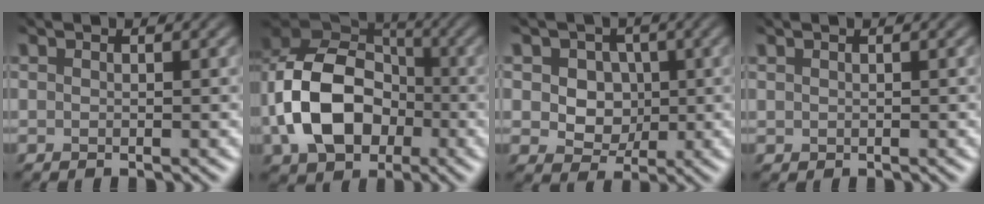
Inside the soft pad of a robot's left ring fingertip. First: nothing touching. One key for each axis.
{"total": 10.6, "fx": -3.2, "fy": 7.7, "fz": 6.4, "tx": -0.134, "ty": 0.000, "tz": -0.065}
{"total": 4.0, "fx": 0.0, "fy": 3.6, "fz": 1.8, "tx": -0.045, "ty": -0.013, "tz": 0.008}
{"total": 0.0}